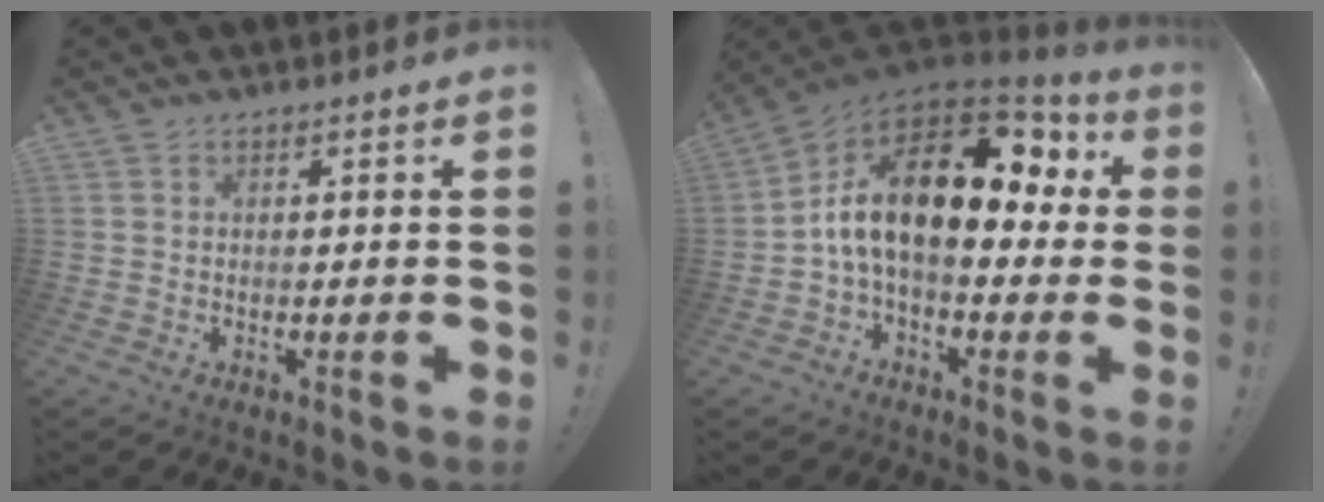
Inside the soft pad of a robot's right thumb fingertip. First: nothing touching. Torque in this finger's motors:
{"motor_torque": [2.56, 2.44, 1.07, -0.22, 0.22]}